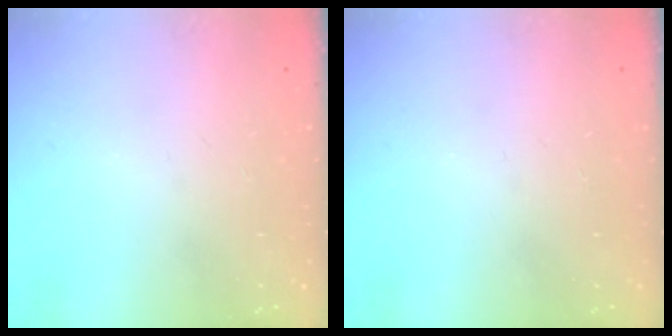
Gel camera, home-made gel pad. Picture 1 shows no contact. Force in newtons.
{"total": 0.0}